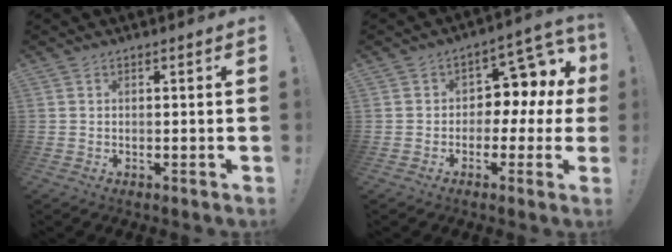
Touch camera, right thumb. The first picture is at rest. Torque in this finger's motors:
{"motor_torque": [0.77, 0.80, 0.02, 0.03, 0.00]}